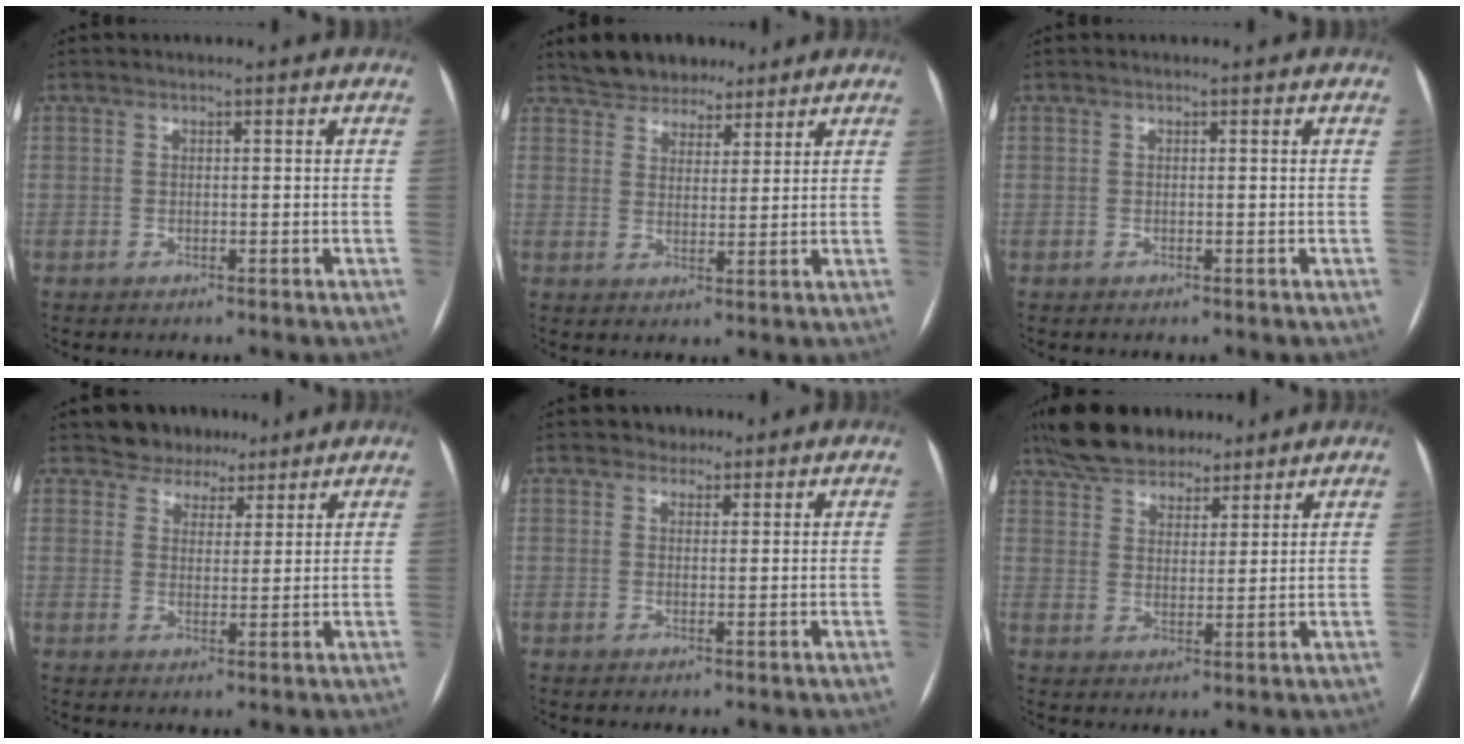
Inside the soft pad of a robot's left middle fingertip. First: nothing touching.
{"total": 6.7, "force": [5.5, 3.4, 1.6], "torque": [-0.022, 0.015, 0.094]}
{"total": 0.0}
{"total": 5.2, "force": [4.2, 3.1, 0.1], "torque": [0.003, 0.002, 0.057]}
{"total": 1.9, "force": [1.4, 1.3, -0.1], "torque": [0.004, 0.003, 0.016]}
{"total": 11.6, "force": [9.5, 4.8, 4.6], "torque": [-0.078, 0.031, 0.163]}